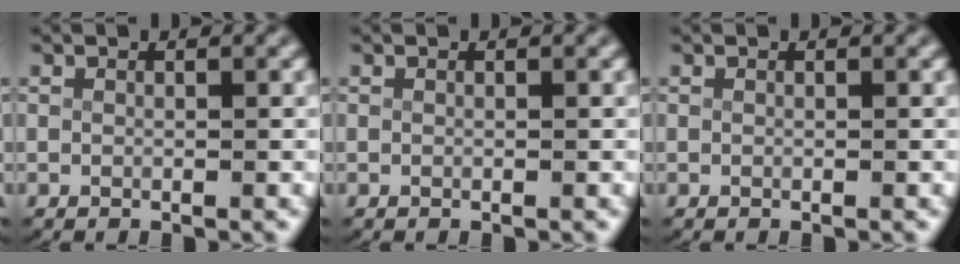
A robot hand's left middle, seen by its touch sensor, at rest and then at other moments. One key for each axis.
{"total": 0.0}
{"total": 0.0}